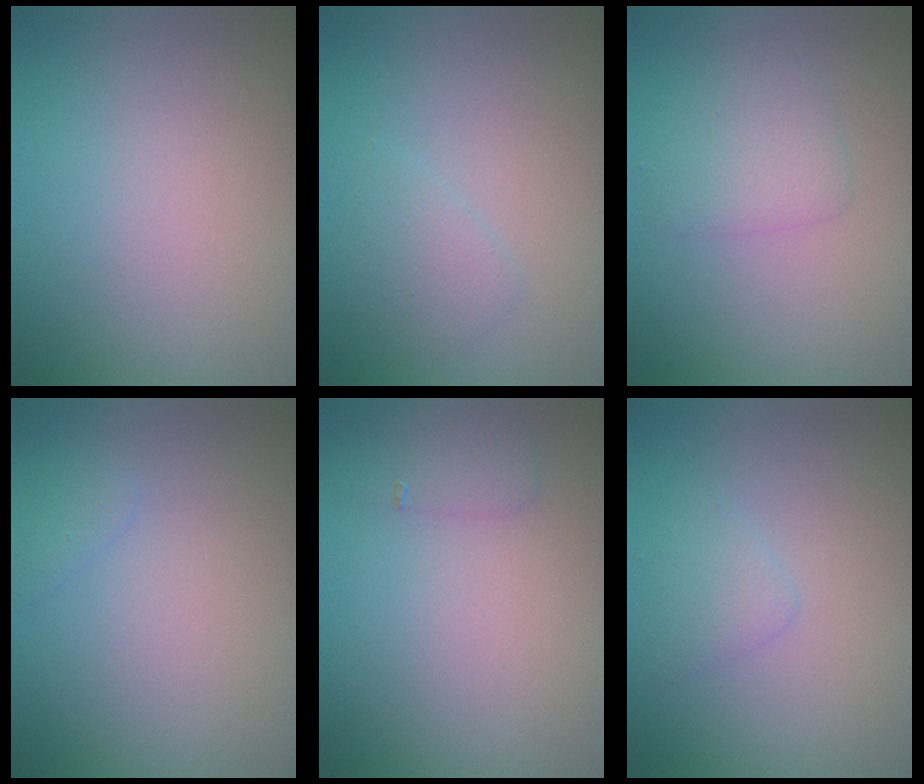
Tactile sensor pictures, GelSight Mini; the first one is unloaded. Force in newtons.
{"total": 1.5, "press": 1.5, "slide": 0.2}
{"total": 2.3, "press": 2.3, "slide": 0.1}
{"total": 0.9, "press": 0.9, "slide": 0.0}
{"total": 1.4, "press": 1.4, "slide": 0.0}
{"total": 1.4, "press": 1.4, "slide": 0.0}